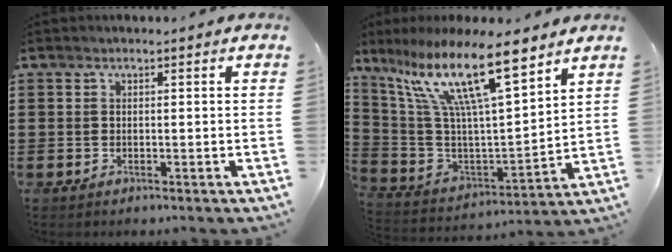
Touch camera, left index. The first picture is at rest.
{"total": 15.3, "force": [9.5, 3.2, 11.6], "torque": [-0.262, -0.047, 0.156]}